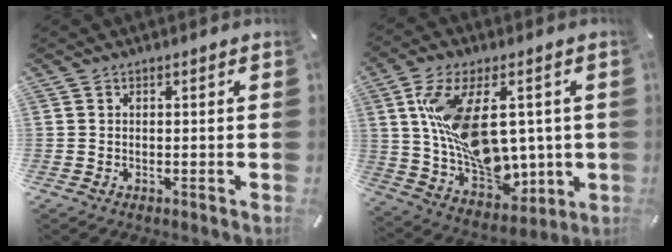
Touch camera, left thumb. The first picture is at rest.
{"total": 17.0, "force": [3.7, 10.3, 13.0], "torque": [-0.249, -0.020, 0.071]}